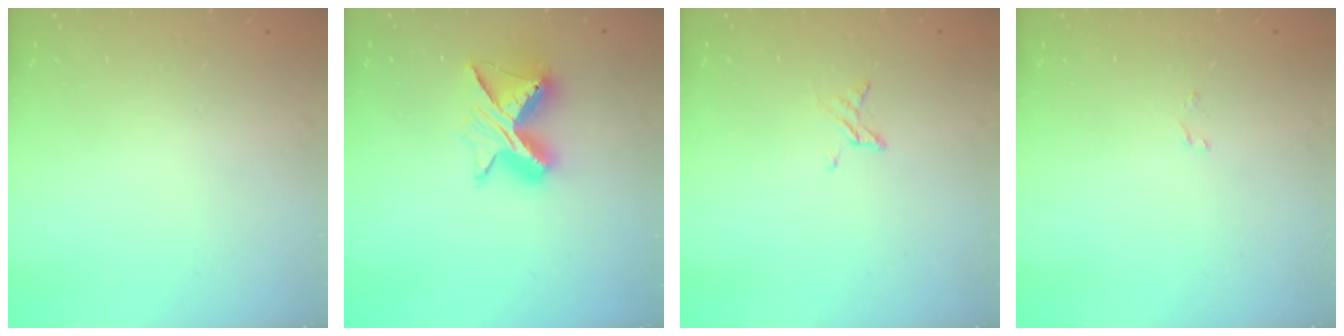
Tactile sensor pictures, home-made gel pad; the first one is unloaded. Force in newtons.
{"total": 10.3, "press": 10.3, "slide": 1.0}
{"total": 3.0, "press": 3.0, "slide": 0.3}
{"total": 1.6, "press": 1.5, "slide": 0.3}